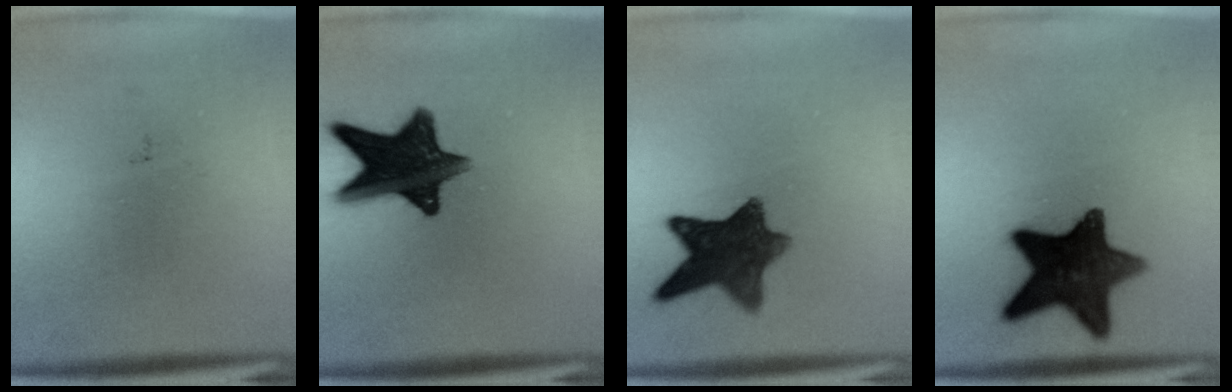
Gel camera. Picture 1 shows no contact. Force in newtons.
{"total": 14.0}
{"total": 9.8}
{"total": 15.0}